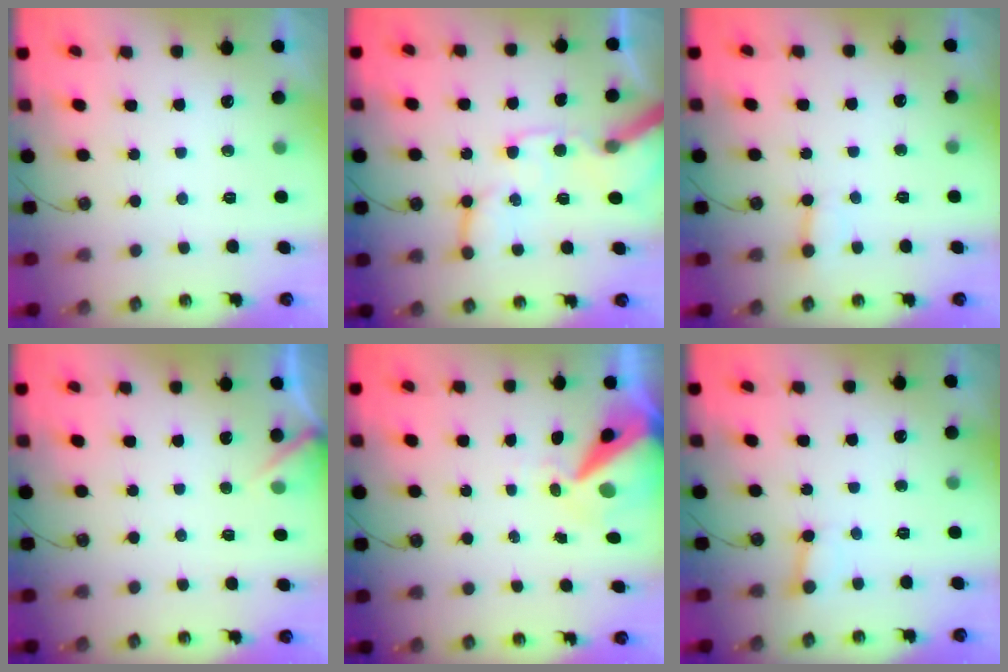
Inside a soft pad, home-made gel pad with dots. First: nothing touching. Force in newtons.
{"total": 15.9, "press": 15.7, "slide": 2.6}
{"total": 2.9, "press": 2.9, "slide": 0.3}
{"total": 4.7, "press": 4.7, "slide": 0.2}
{"total": 11.9, "press": 11.8, "slide": 1.5}
{"total": 2.6, "press": 2.6, "slide": 0.2}